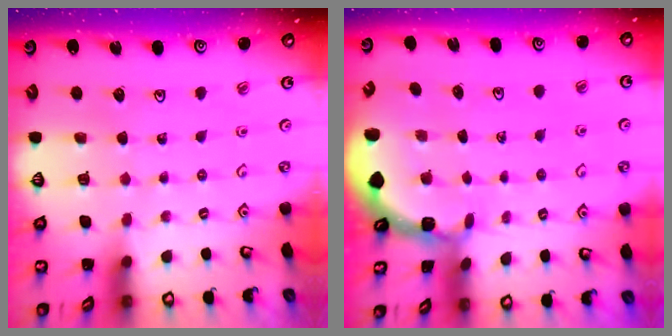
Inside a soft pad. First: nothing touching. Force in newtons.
{"total": 1.5, "press": 1.5, "slide": 0.2}